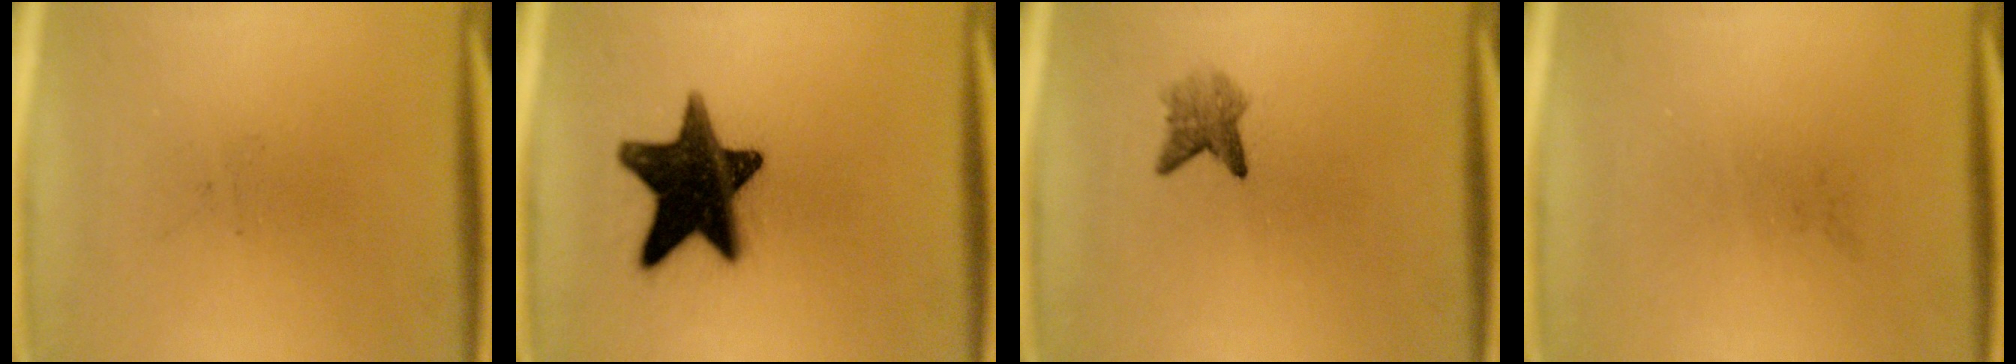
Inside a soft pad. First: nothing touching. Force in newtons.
{"total": 17.4}
{"total": 2.6}
{"total": 0.0}